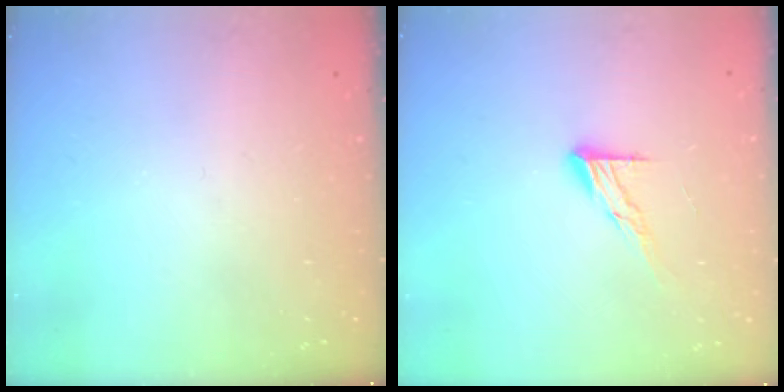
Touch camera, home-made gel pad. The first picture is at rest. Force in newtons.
{"total": 8.7, "press": 8.7, "slide": 0.7}